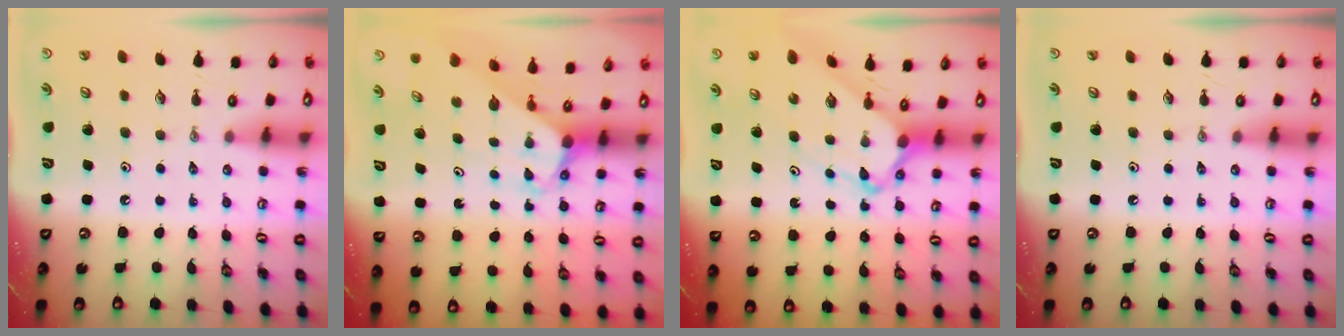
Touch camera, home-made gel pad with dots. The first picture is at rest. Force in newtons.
{"total": 3.2, "press": 3.2, "slide": 0.2}
{"total": 5.4, "press": 5.4, "slide": 0.6}
{"total": 0.0}